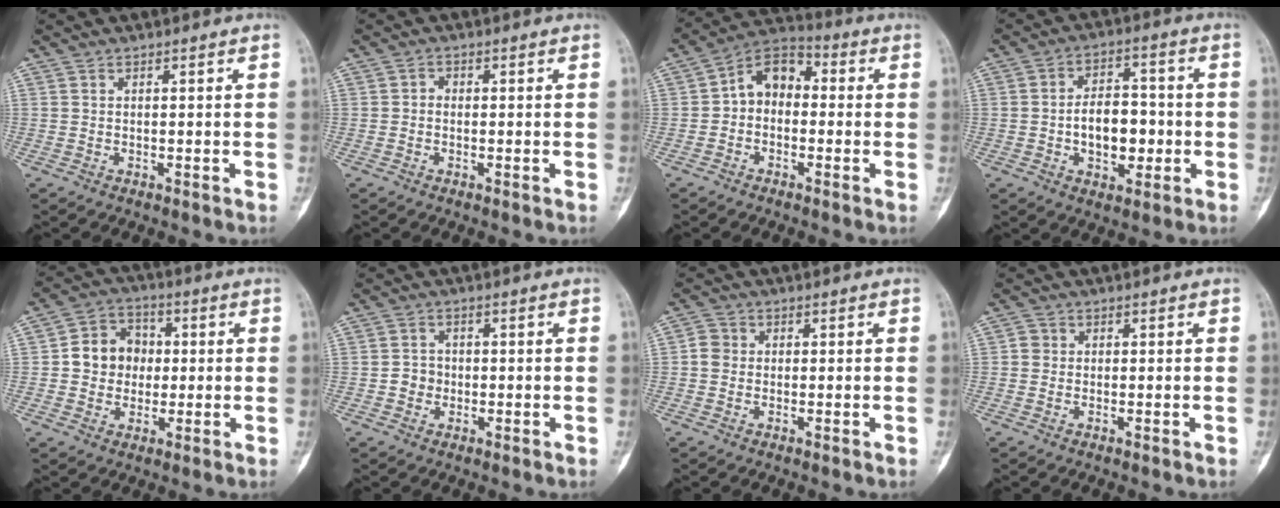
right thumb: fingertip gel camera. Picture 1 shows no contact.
{"total": 1.2, "force": [-0.2, 1.0, 0.6], "torque": [-0.003, 0.004, -0.009]}
{"total": 8.3, "force": [-0.3, 6.1, 5.6], "torque": [-0.060, 0.035, -0.025]}
{"total": 9.9, "force": [-1.6, 6.2, 7.5], "torque": [-0.081, 0.018, -0.026]}
{"total": 9.2, "force": [0.2, 8.1, 4.5], "torque": [-0.036, 0.019, -0.006]}
{"total": 2.8, "force": [-0.6, 2.6, 0.9], "torque": [0.000, 0.009, -0.016]}
{"total": 2.7, "force": [-0.2, 2.4, 1.1], "torque": [-0.009, 0.007, -0.010]}
{"total": 1.5, "force": [-0.1, 1.4, 0.4], "torque": [0.004, 0.005, -0.005]}